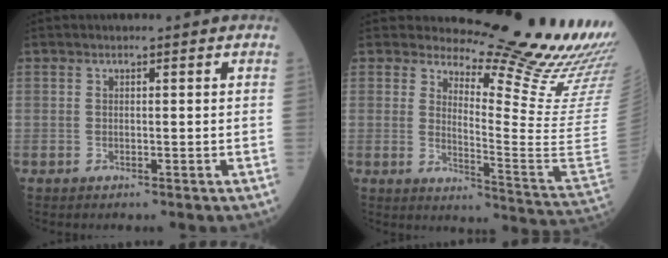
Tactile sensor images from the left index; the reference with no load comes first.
{"total": 19.8, "force": [17.6, -0.7, 8.9], "torque": [-0.137, -0.149, 0.219]}